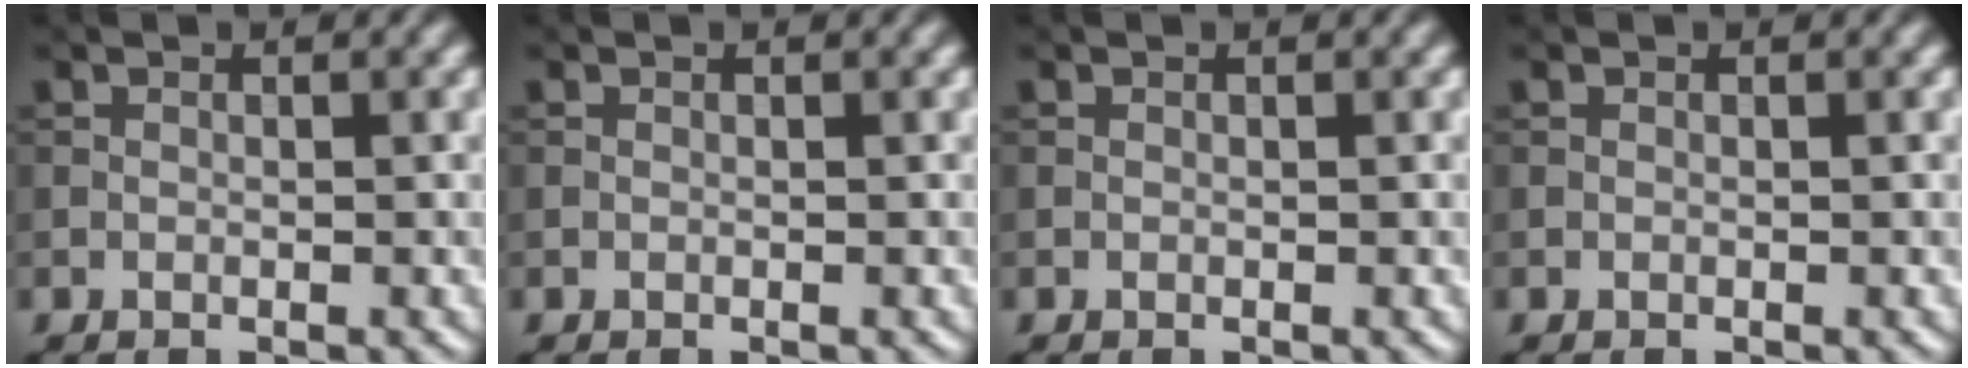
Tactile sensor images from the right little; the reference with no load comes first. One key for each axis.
{"total": 0.0}
{"total": 0.0}
{"total": 0.0}